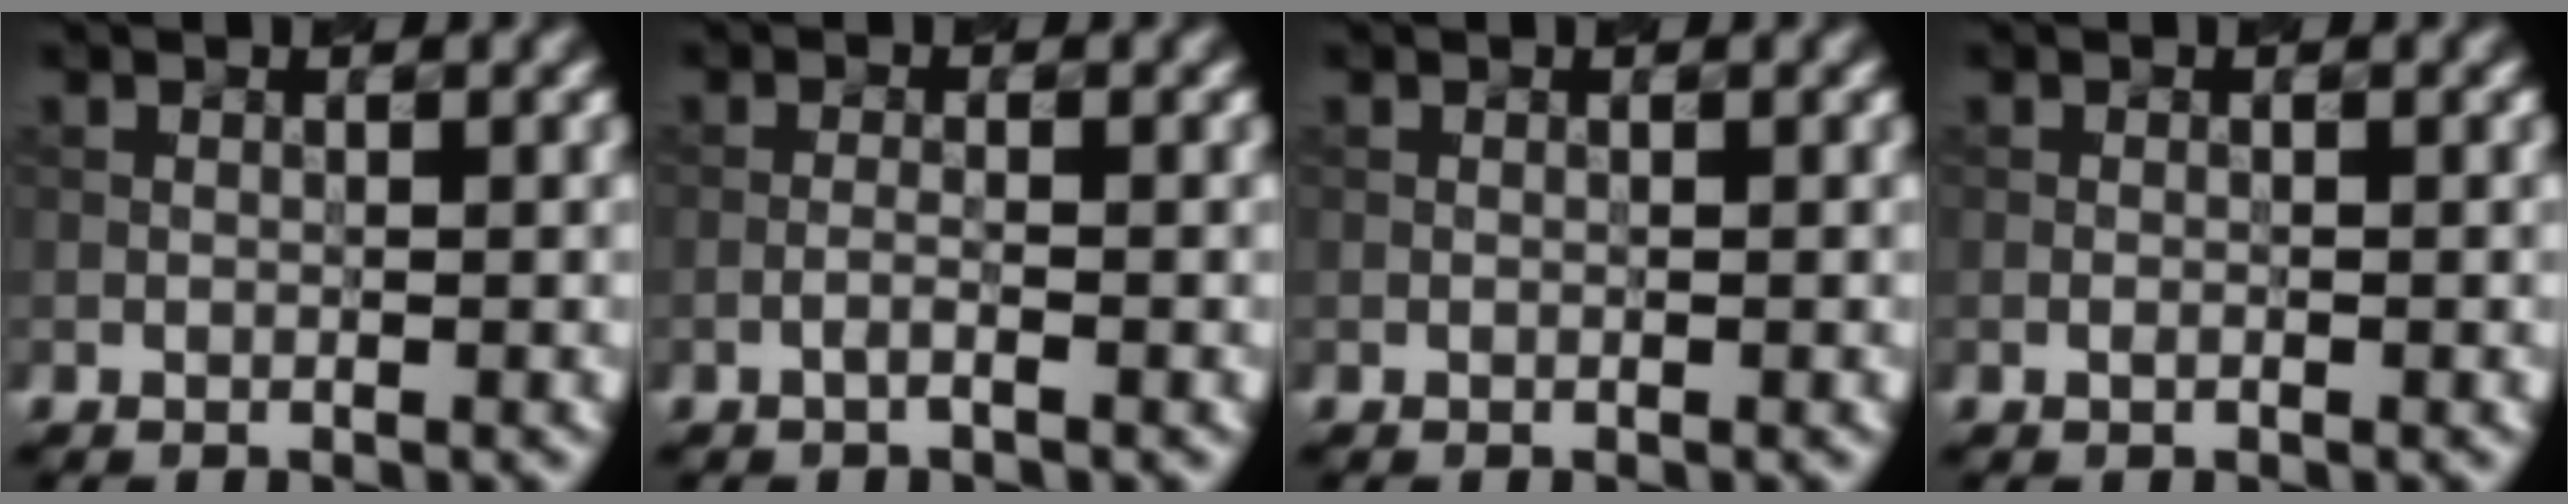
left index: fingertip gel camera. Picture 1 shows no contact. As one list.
[{"total": 0.8, "force": [-0.7, -0.1, 0.4], "torque": [-0.013, 0.010, -0.011]}, {"total": 0.0}, {"total": 0.0}]